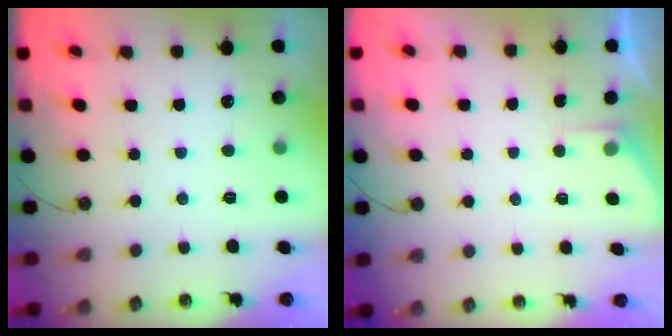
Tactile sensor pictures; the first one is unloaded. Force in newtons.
{"total": 1.4, "press": 1.3, "slide": 0.2}